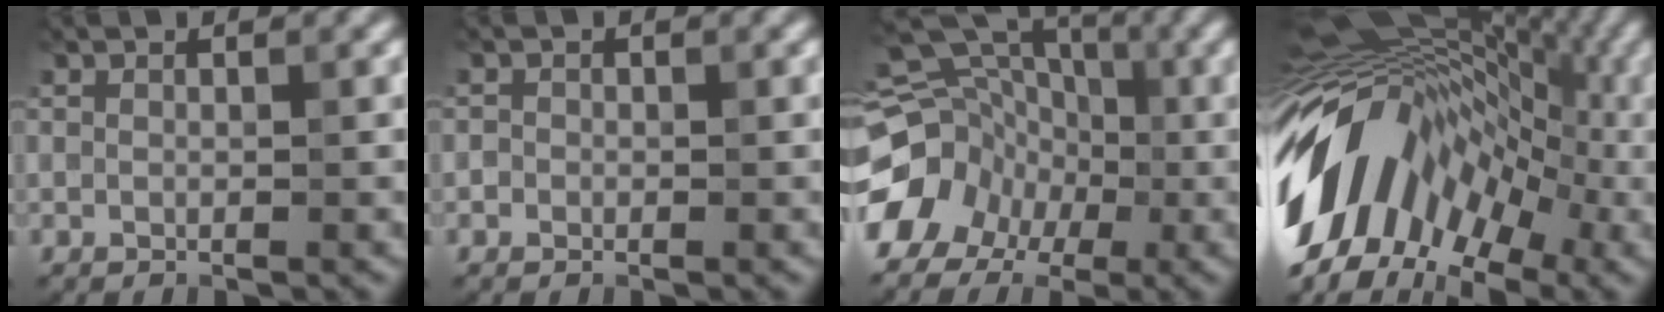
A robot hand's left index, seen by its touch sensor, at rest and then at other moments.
{"total": 0.6, "force": [-0.2, 0.6, 0.0], "torque": [0.003, -0.005, -0.006]}
{"total": 15.0, "force": [-3.8, 13.2, 6.0], "torque": [-0.130, -0.007, -0.092]}
{"total": 14.2, "force": [-2.0, 9.6, 10.3], "torque": [-0.184, 0.030, -0.051]}